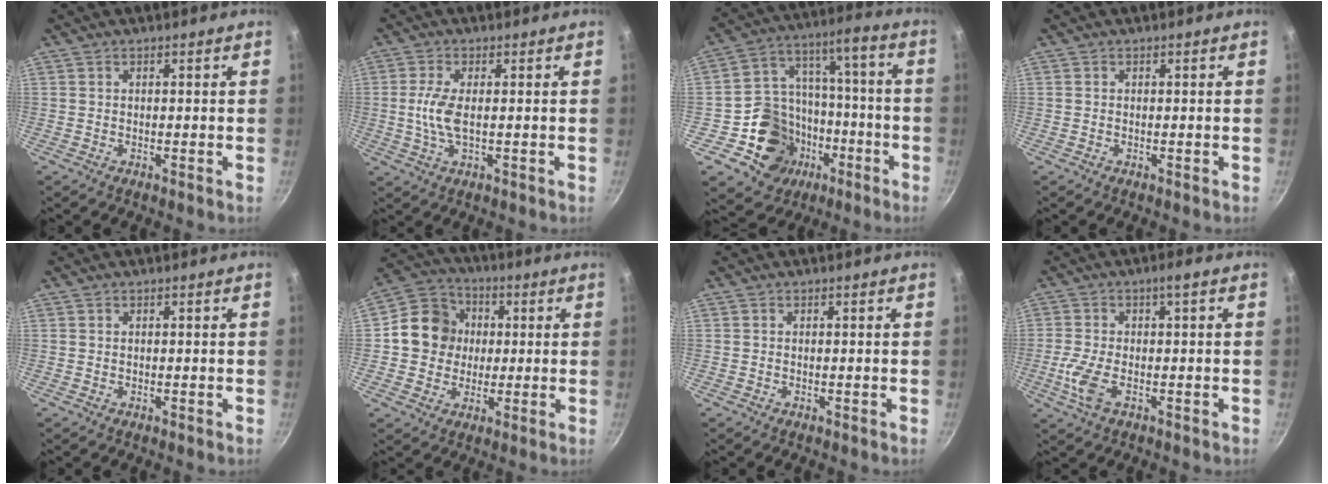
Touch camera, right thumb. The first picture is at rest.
{"total": 5.3, "force": [0.0, 1.9, 5.0], "torque": [-0.115, 0.000, -0.003]}
{"total": 17.6, "force": [-7.1, 14.8, 6.3], "torque": [-0.061, 0.073, -0.101]}
{"total": 0.0}
{"total": 0.0}
{"total": 11.5, "force": [0.9, 10.5, 4.6], "torque": [-0.044, 0.018, 0.000]}
{"total": 0.0}
{"total": 6.9, "force": [-1.5, 1.9, 6.4], "torque": [-0.128, 0.010, -0.028]}